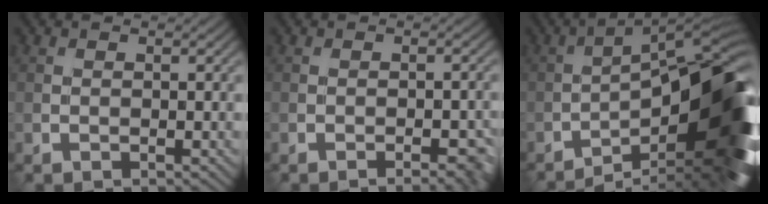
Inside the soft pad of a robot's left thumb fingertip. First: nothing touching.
{"total": 2.9, "force": [-1.6, 0.7, 2.4], "torque": [-0.029, 0.001, -0.016]}
{"total": 15.3, "force": [-6.6, 4.5, 13.0], "torque": [-0.164, 0.002, -0.111]}